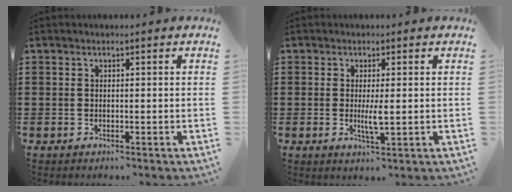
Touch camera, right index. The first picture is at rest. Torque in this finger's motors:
{"motor_torque": [0.98, 0.44, 0.15, 0.07]}